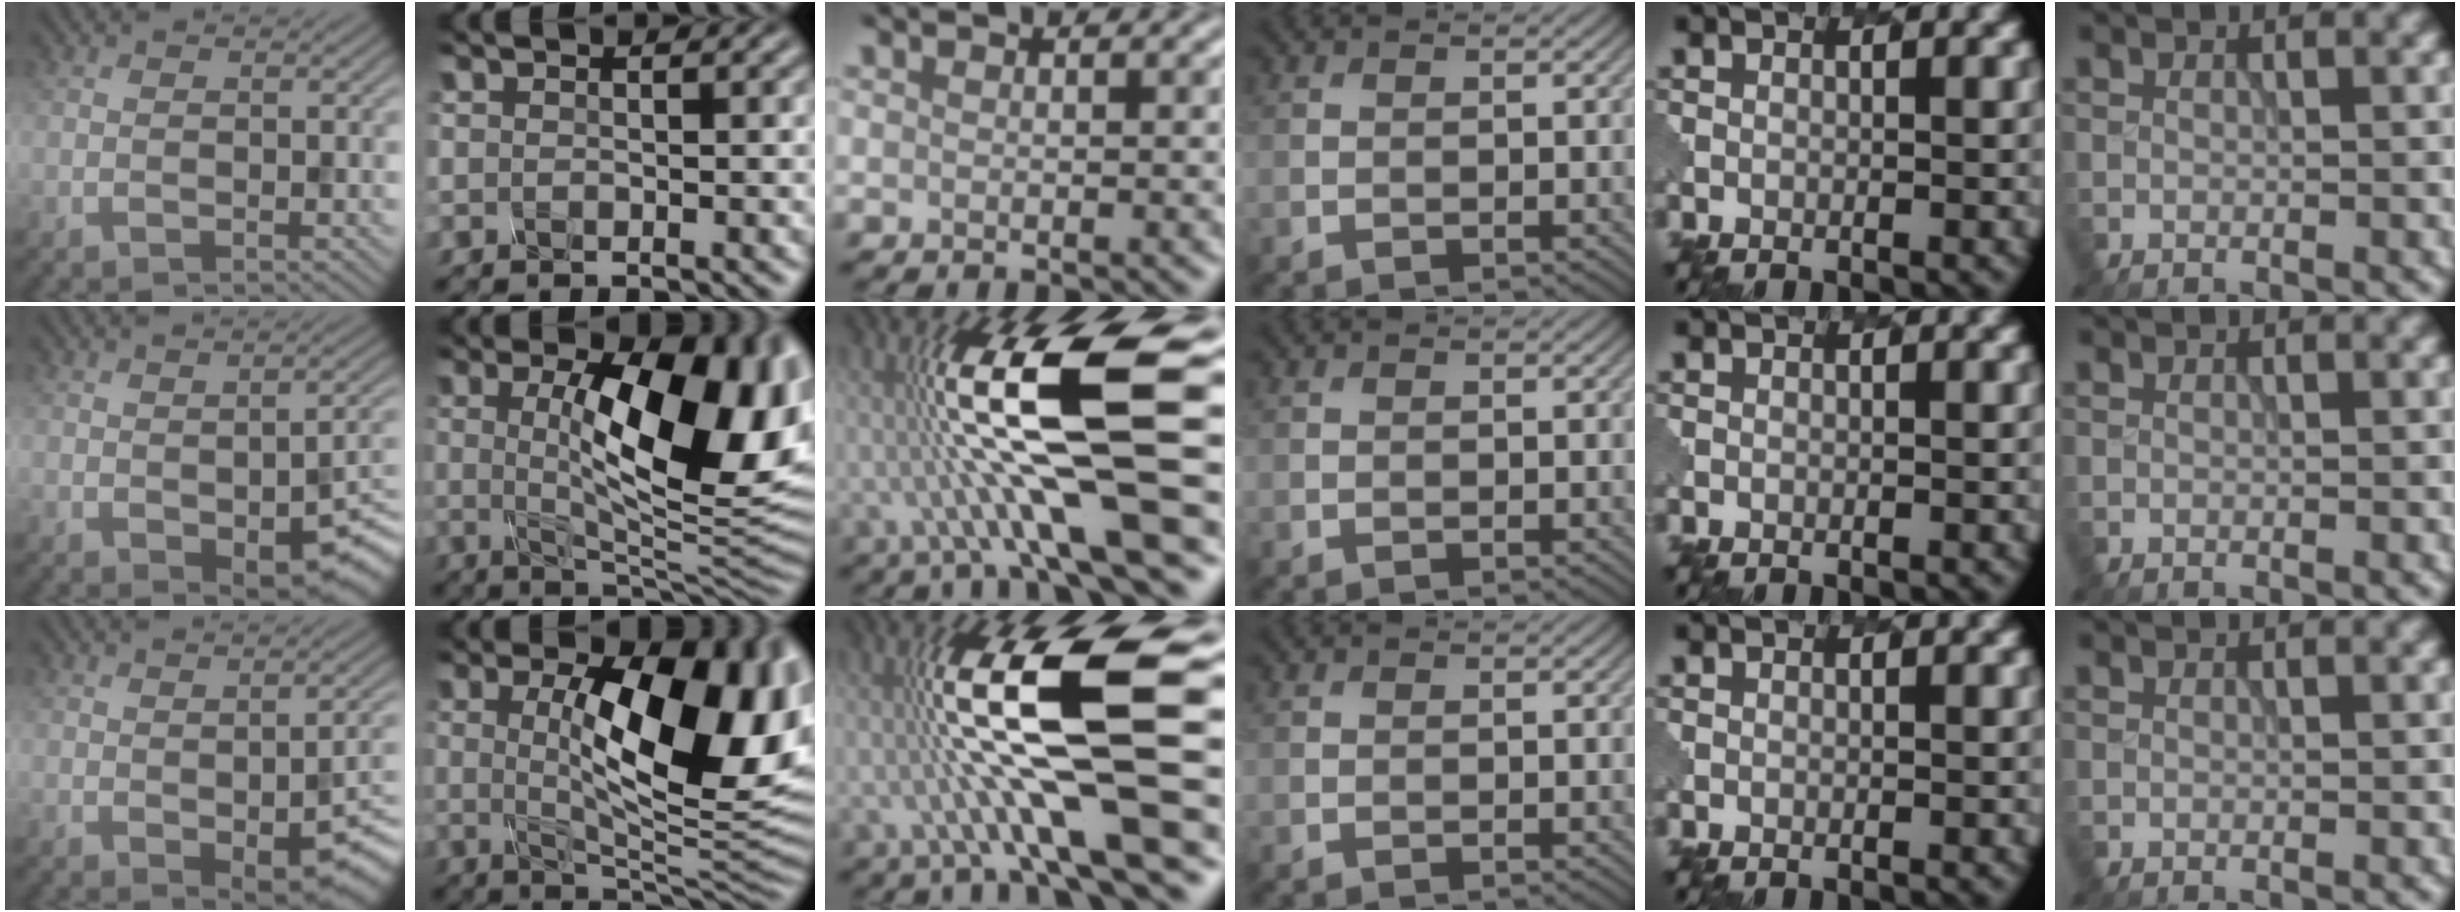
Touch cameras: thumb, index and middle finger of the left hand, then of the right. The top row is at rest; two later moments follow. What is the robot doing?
{"motion": "pour", "object": "mug"}